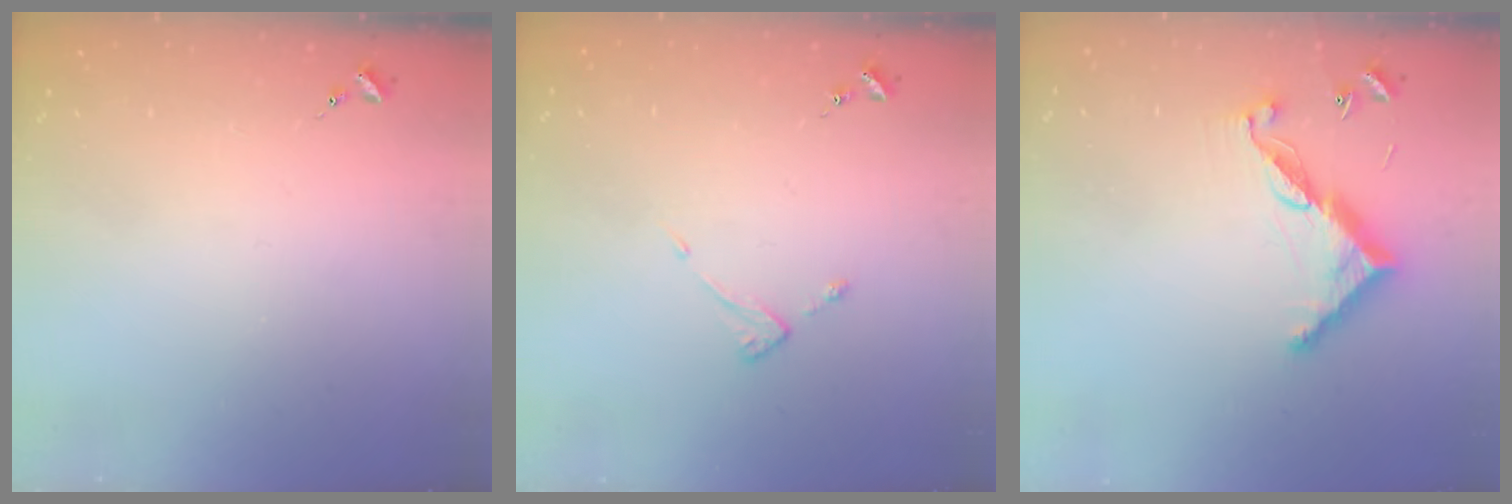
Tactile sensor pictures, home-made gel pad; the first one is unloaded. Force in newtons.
{"total": 2.6, "press": 2.6, "slide": 0.3}
{"total": 10.7, "press": 10.7, "slide": 0.4}